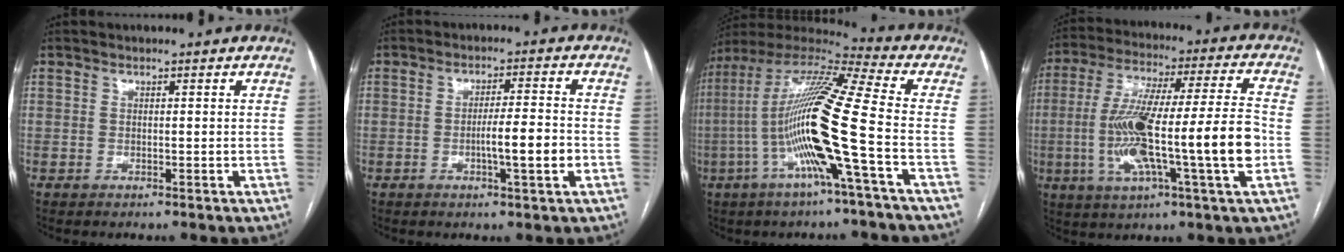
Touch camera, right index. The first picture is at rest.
{"total": 6.0, "force": [-1.6, 0.2, 5.8], "torque": [-0.094, 0.000, -0.026]}
{"total": 19.2, "force": [-4.3, -0.3, 18.7], "torque": [-0.365, 0.002, -0.094]}
{"total": 19.8, "force": [-3.7, 0.8, 19.4], "torque": [-0.344, 0.006, -0.063]}